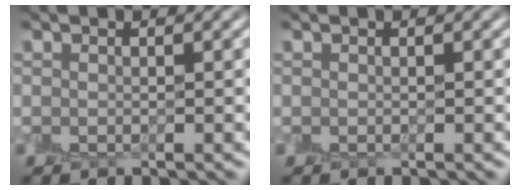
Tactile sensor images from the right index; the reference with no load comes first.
{"total": 0.0}